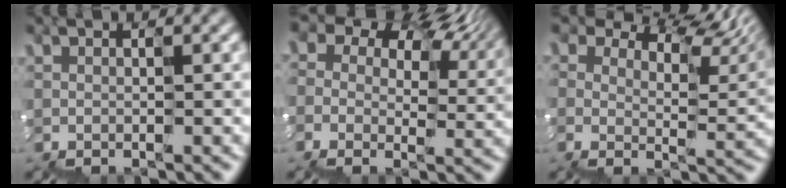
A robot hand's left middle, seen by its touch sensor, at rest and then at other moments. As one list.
[{"total": 13.1, "force": [6.0, 8.7, 7.9], "torque": [-0.165, 0.020, 0.112]}, {"total": 9.3, "force": [6.2, 4.8, 5.1], "torque": [-0.086, 0.007, 0.109]}]